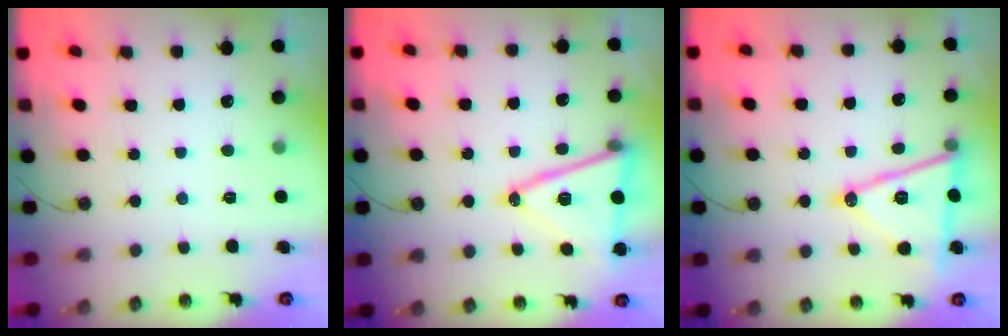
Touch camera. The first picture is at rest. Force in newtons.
{"total": 16.4, "press": 16.0, "slide": 3.5}
{"total": 15.5, "press": 15.0, "slide": 3.8}